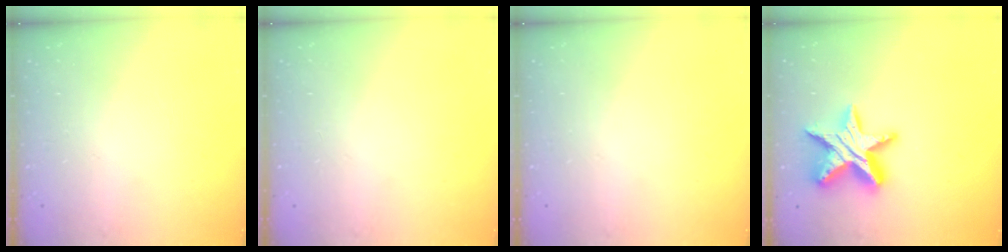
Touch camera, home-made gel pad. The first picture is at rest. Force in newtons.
{"total": 0.0}
{"total": 0.0}
{"total": 16.5, "press": 16.4, "slide": 1.1}